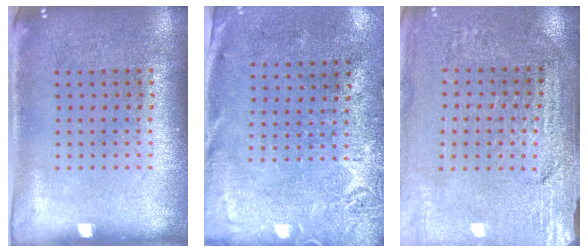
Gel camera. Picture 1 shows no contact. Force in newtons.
{"total": 2.7, "press": 2.2, "slide": 1.6}
{"total": 3.1, "press": 3.1, "slide": 0.3}